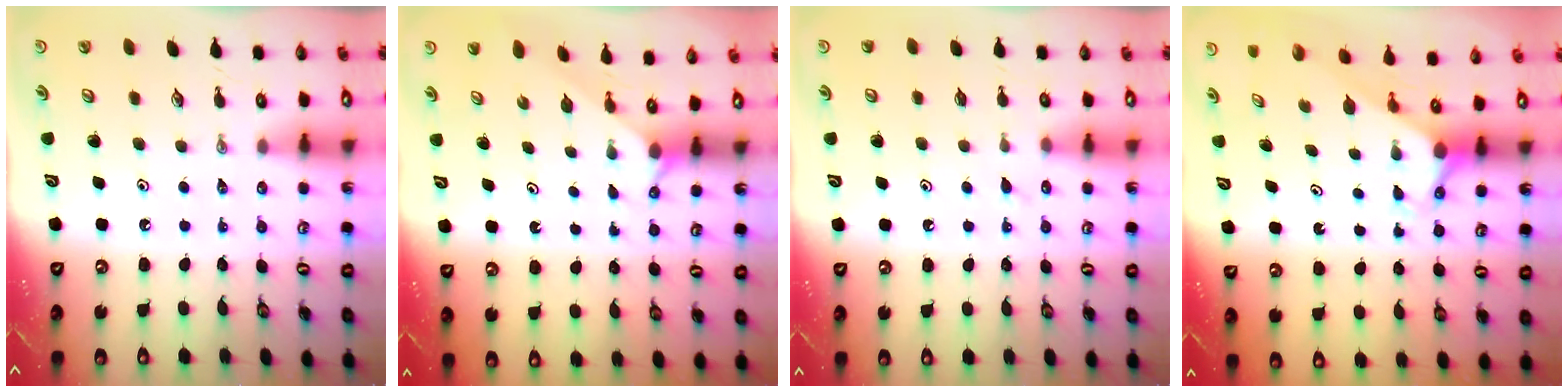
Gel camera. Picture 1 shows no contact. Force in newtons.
{"total": 2.2, "press": 2.2, "slide": 0.2}
{"total": 6.7, "press": 6.7, "slide": 0.5}
{"total": 2.8, "press": 2.8, "slide": 0.0}